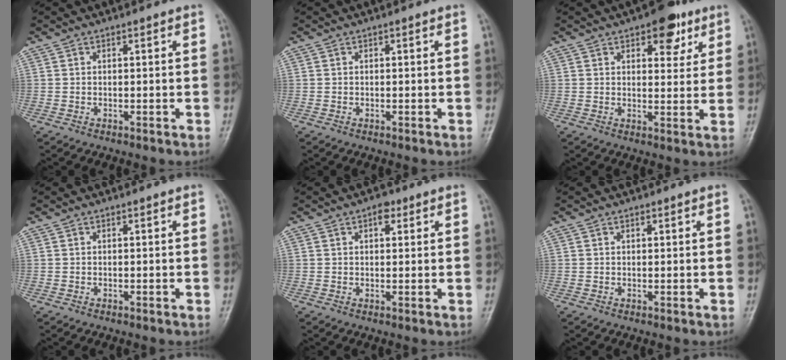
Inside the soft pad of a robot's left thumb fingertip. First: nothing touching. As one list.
[{"total": 0.0}, {"total": 7.7, "force": [4.3, 4.0, 4.9], "torque": [-0.031, -0.016, 0.052]}, {"total": 0.0}, {"total": 2.6, "force": [1.3, 1.5, 1.7], "torque": [-0.012, -0.002, 0.017]}, {"total": 0.6, "force": [0.5, 0.3, 0.3], "torque": [-0.004, -0.003, 0.008]}]